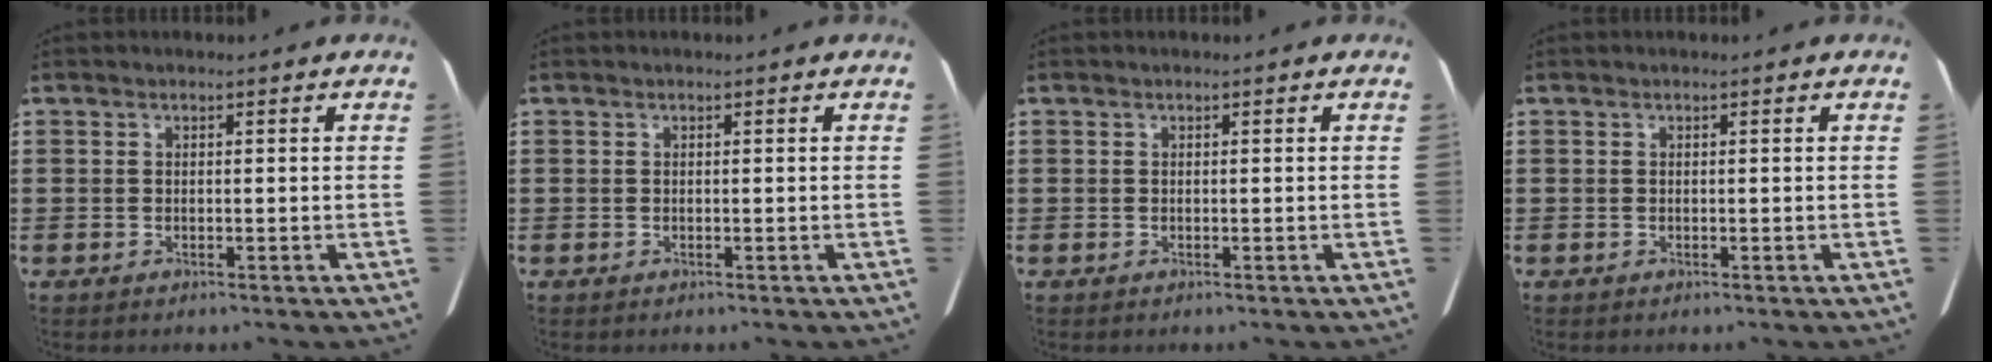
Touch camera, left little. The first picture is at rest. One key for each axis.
{"total": 0.0}
{"total": 0.0}
{"total": 0.0}